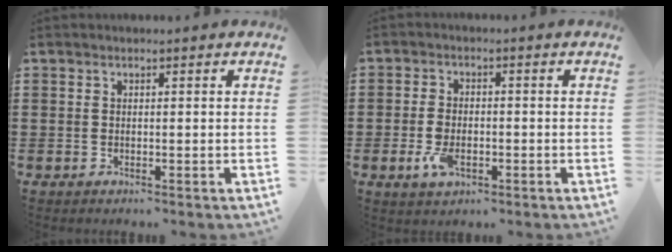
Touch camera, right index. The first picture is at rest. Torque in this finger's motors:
{"motor_torque": [1.09, 1.05, 0.01, -0.03]}